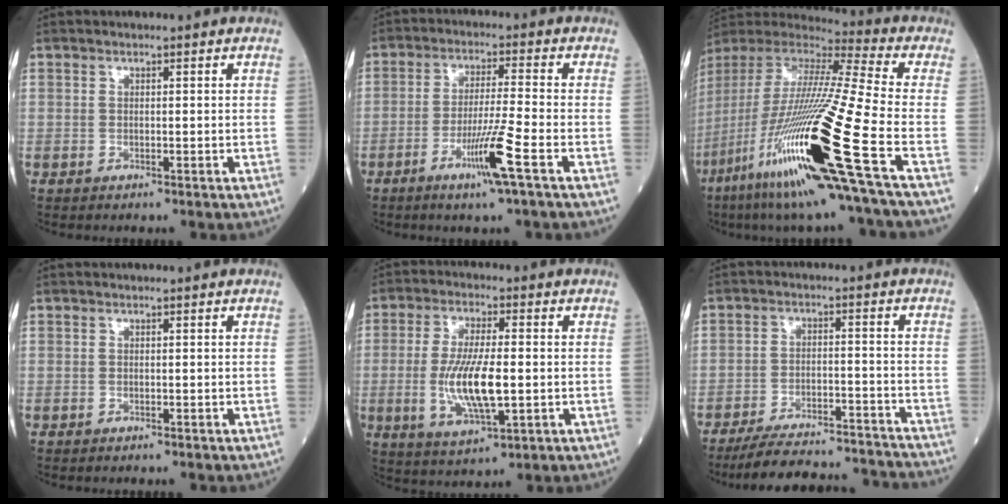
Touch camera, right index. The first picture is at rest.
{"total": 7.8, "force": [-3.8, -1.0, 6.7], "torque": [-0.129, -0.014, -0.074]}
{"total": 29.8, "force": [-11.4, 0.7, 27.5], "torque": [-0.538, -0.067, -0.216]}
{"total": 0.0}
{"total": 10.7, "force": [-1.3, 2.5, 10.4], "torque": [-0.212, -0.010, -0.020]}
{"total": 17.9, "force": [-16.9, 2.1, 5.3], "torque": [-0.092, 0.001, -0.237]}